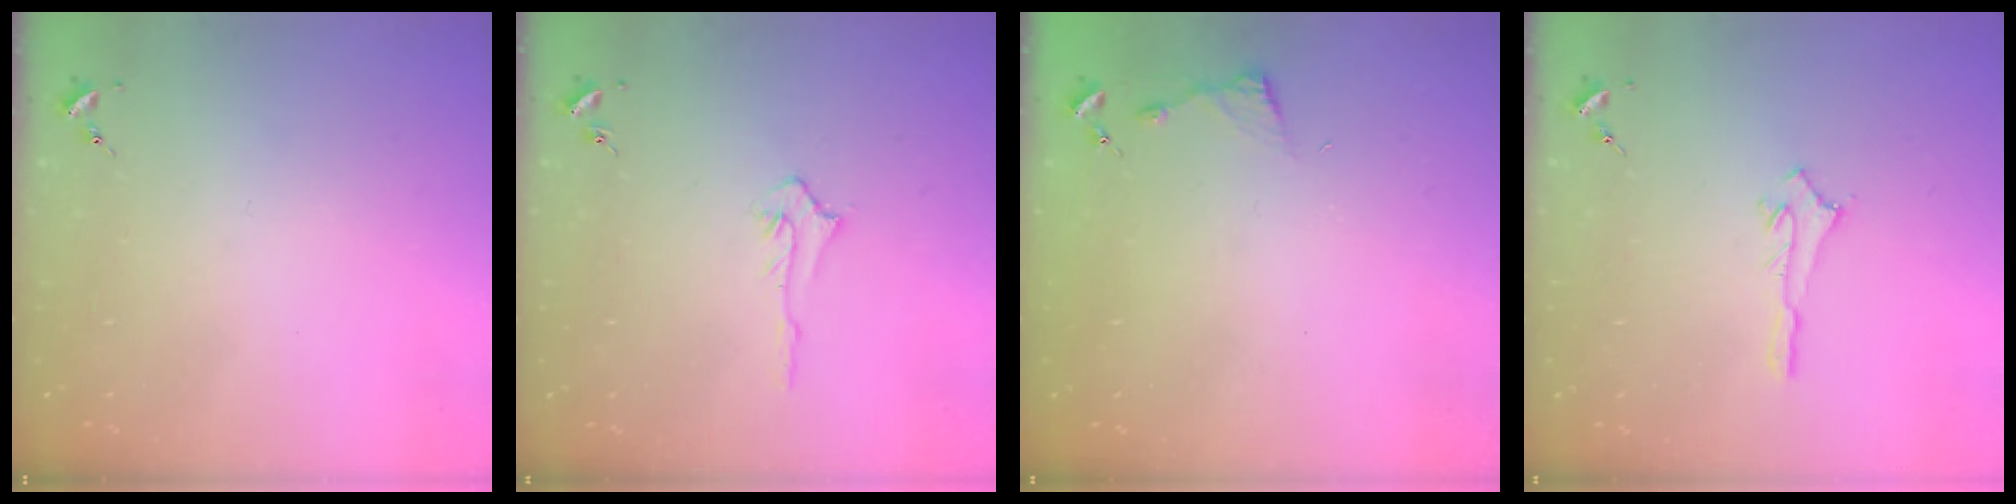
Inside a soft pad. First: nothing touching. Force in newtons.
{"total": 4.1, "press": 4.0, "slide": 0.6}
{"total": 3.3, "press": 3.3, "slide": 0.4}
{"total": 2.7, "press": 2.7, "slide": 0.2}